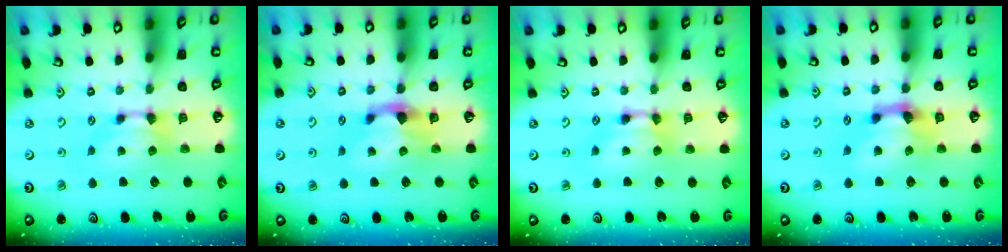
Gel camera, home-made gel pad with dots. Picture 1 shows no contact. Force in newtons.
{"total": 2.2, "press": 1.8, "slide": 1.3}
{"total": 1.7, "press": 1.7, "slide": 0.2}
{"total": 2.8, "press": 2.4, "slide": 1.5}